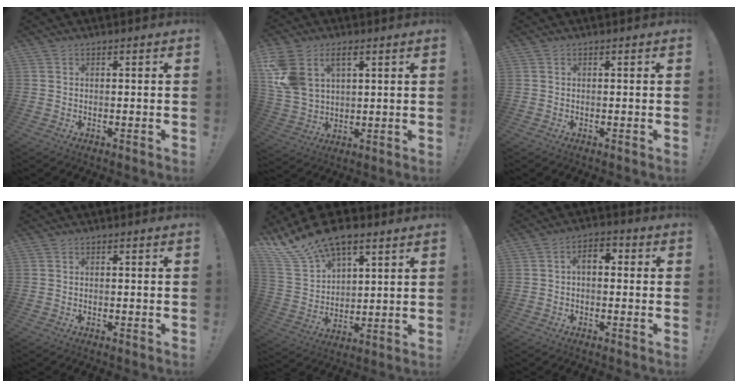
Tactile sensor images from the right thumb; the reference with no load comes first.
{"total": 11.5, "force": [5.3, 7.8, 6.6], "torque": [-0.149, -0.014, 0.105]}
{"total": 0.0}
{"total": 0.0}
{"total": 15.4, "force": [11.4, 7.6, 7.1], "torque": [-0.141, -0.073, 0.217]}
{"total": 4.6, "force": [0.2, 2.8, 3.7], "torque": [-0.055, 0.007, -0.001]}